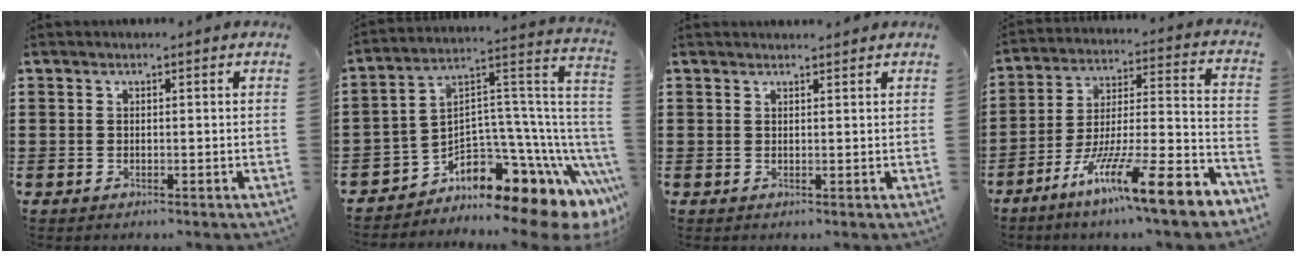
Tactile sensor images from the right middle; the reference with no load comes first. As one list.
[{"total": 7.8, "force": [-5.1, 3.5, 4.7], "torque": [-0.109, -0.038, -0.109]}, {"total": 0.5, "force": [0.5, 0.0, 0.0], "torque": [-0.003, 0.001, 0.010]}, {"total": 14.2, "force": [-10.2, 0.9, 9.8], "torque": [-0.156, 0.016, -0.184]}]